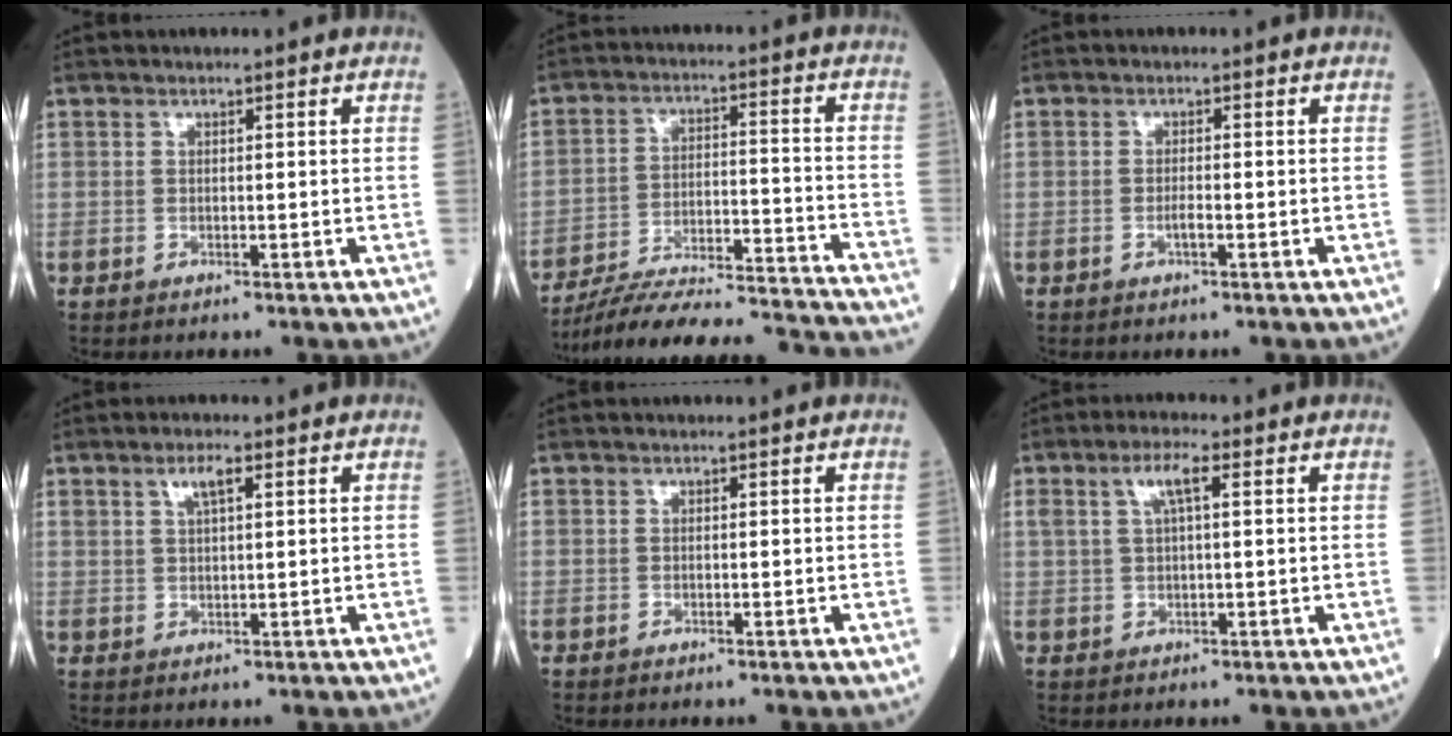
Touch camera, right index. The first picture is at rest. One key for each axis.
{"total": 25.0, "fx": -23.6, "fy": 0.1, "fz": 8.2, "tx": -0.096, "ty": -0.021, "tz": -0.334}
{"total": 1.4, "fx": -0.6, "fy": 0.1, "fz": 1.3, "tx": -0.024, "ty": 0.000, "tz": -0.013}
{"total": 2.9, "fx": 1.5, "fy": 0.6, "fz": 2.4, "tx": -0.048, "ty": 0.005, "tz": 0.028}
{"total": 0.0}
{"total": 4.0, "fx": 1.5, "fy": 0.7, "fz": 3.6, "tx": -0.077, "ty": 0.015, "tz": 0.032}